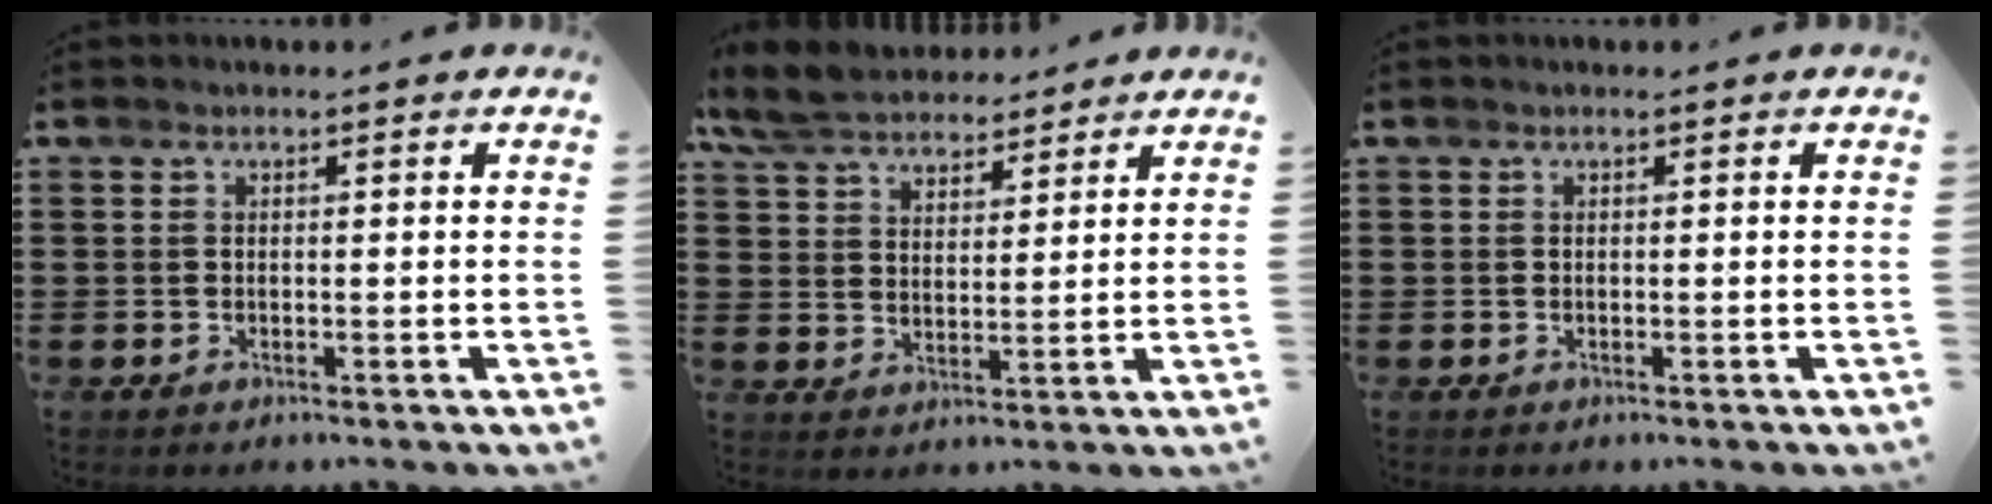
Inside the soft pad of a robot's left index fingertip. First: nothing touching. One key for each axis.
{"total": 7.4, "fx": 6.6, "fy": 2.3, "fz": 2.4, "tx": -0.072, "ty": -0.011, "tz": 0.124}
{"total": 0.0}